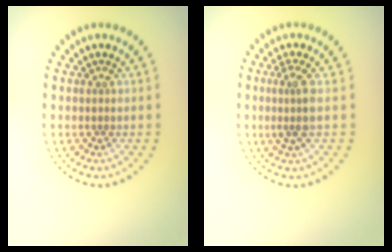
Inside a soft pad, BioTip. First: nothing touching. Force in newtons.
{"total": 2.3, "press": 1.8, "slide": 1.4}